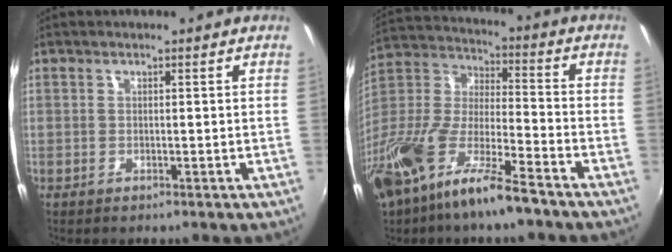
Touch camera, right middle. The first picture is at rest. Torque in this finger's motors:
{"motor_torque": [1.11, -1.03, 0.89, 0.21]}